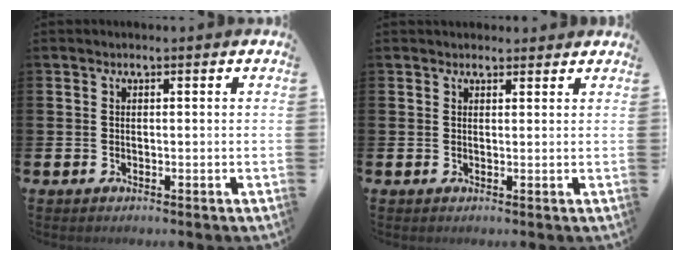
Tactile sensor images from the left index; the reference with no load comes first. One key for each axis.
{"total": 1.6, "fx": 1.4, "fy": 0.7, "fz": 0.0, "tx": 0.018, "ty": -0.003, "tz": 0.023}